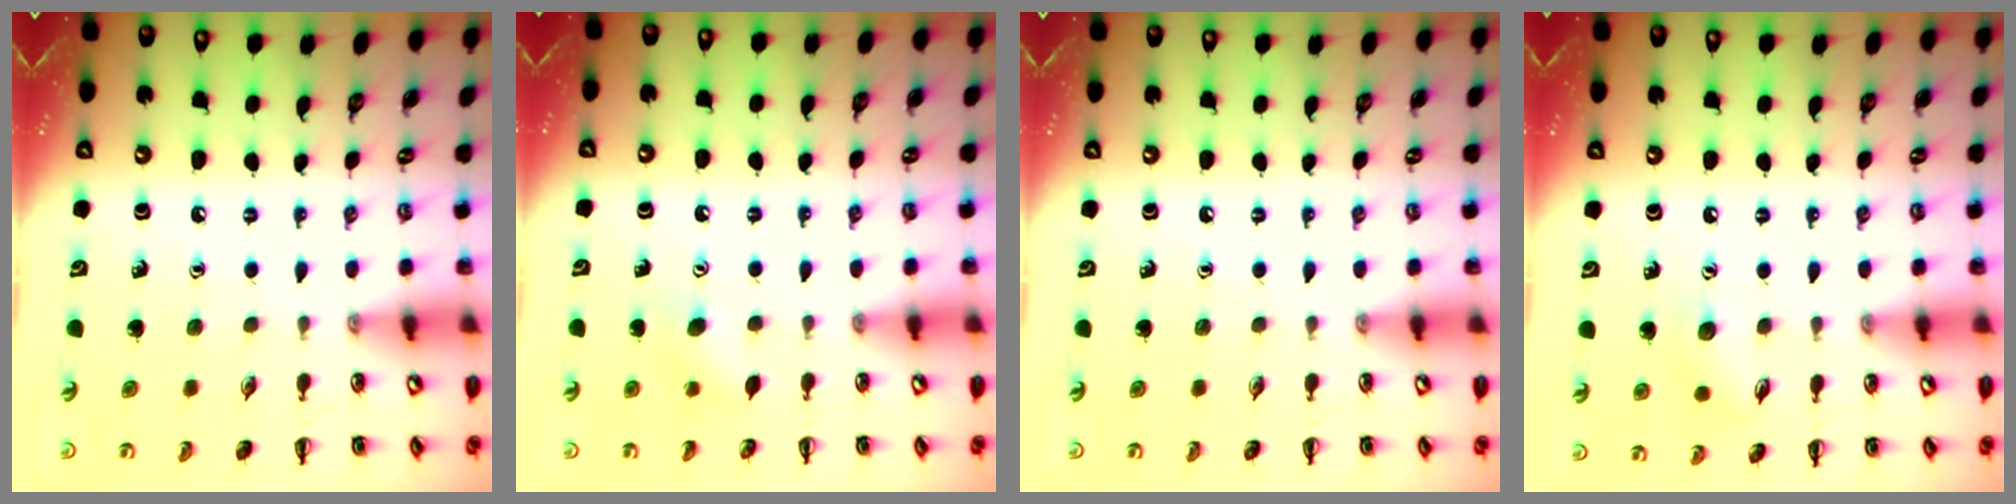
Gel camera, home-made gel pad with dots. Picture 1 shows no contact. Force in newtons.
{"total": 3.8, "press": 3.7, "slide": 0.8}
{"total": 0.0}
{"total": 5.8, "press": 5.8, "slide": 0.8}